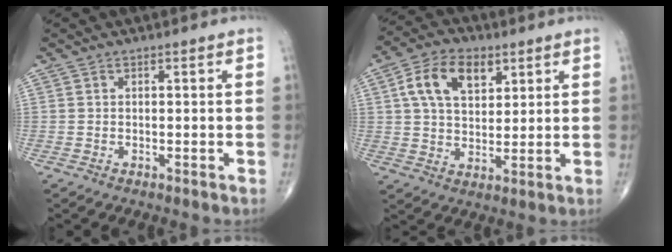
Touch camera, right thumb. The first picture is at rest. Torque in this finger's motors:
{"motor_torque": [0.11, 0.15, 0.85, 0.36, 0.23]}